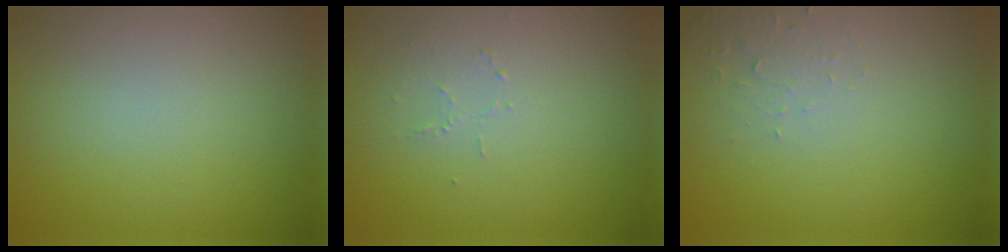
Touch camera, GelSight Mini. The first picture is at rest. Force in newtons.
{"total": 0.7, "press": 0.4, "slide": 0.6}
{"total": 1.6, "press": 1.6, "slide": 0.4}